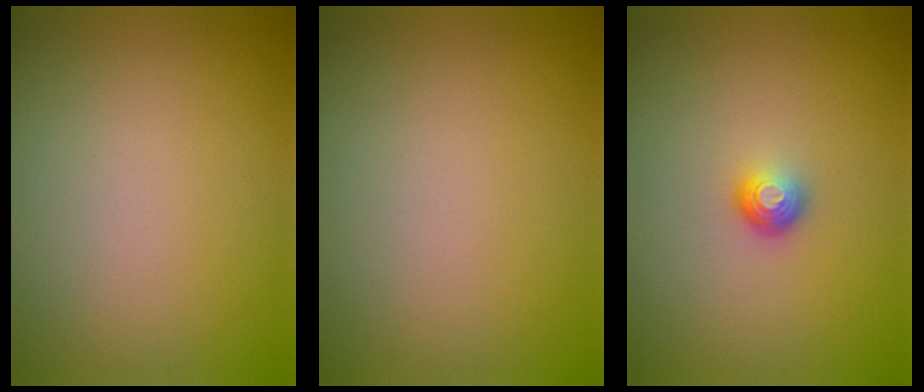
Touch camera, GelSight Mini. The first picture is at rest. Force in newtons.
{"total": 0.0}
{"total": 1.7, "press": 1.2, "slide": 1.2}